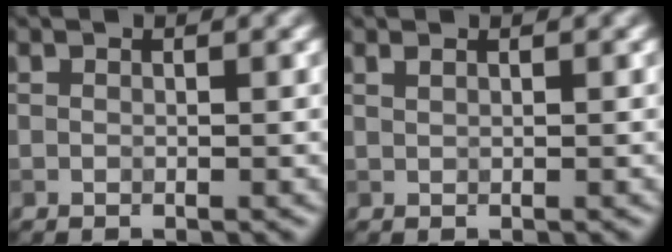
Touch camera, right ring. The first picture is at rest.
{"total": 0.7, "force": [0.5, 0.2, 0.4], "torque": [-0.007, 0.001, 0.007]}